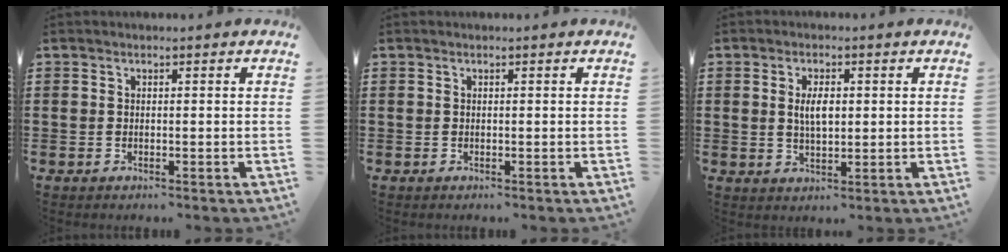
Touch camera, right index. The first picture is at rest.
{"total": 0.0}
{"total": 3.9, "force": [0.6, 1.5, 3.5], "torque": [-0.063, 0.001, 0.008]}